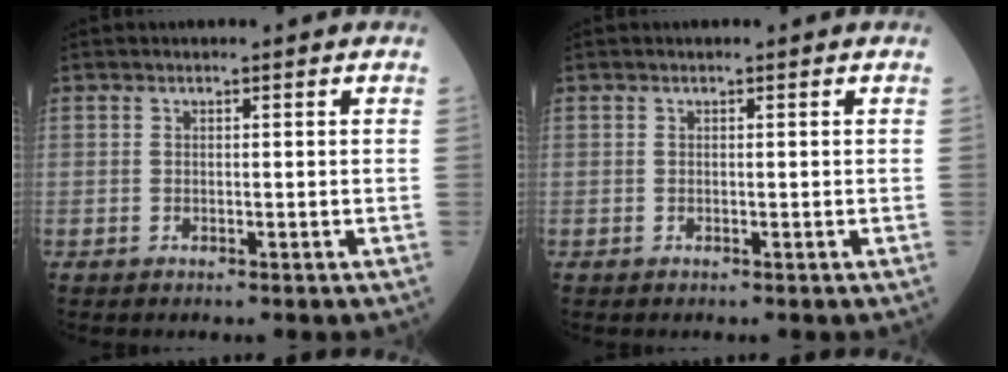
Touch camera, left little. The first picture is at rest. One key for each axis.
{"total": 0.0}